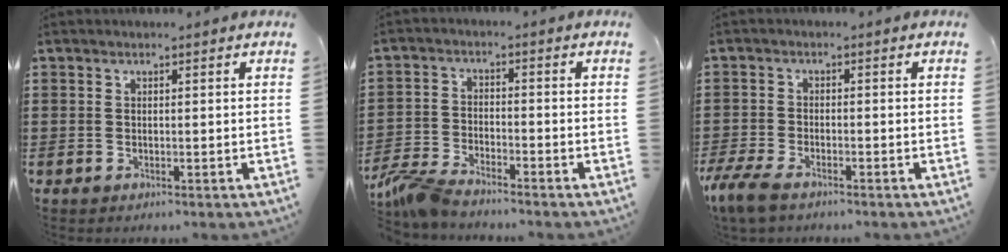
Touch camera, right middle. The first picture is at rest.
{"total": 5.0, "force": [-4.5, 0.6, 2.0], "torque": [-0.068, -0.010, -0.095]}
{"total": 3.9, "force": [-3.0, 1.0, 2.3], "torque": [-0.077, -0.010, -0.066]}